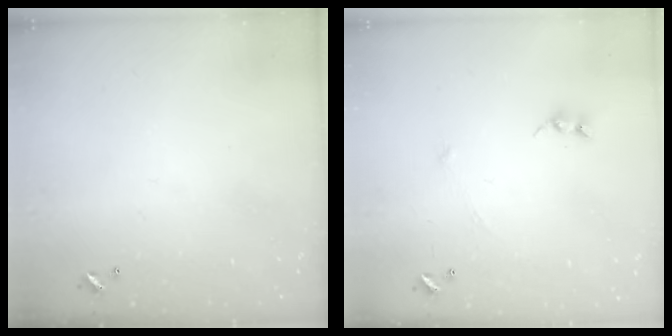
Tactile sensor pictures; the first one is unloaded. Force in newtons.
{"total": 4.1, "press": 4.1, "slide": 0.2}